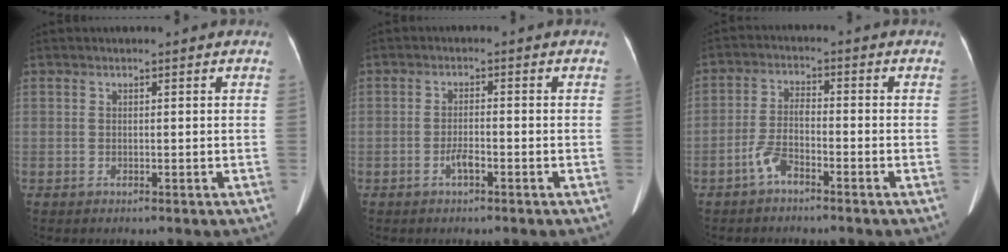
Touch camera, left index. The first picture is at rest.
{"total": 2.2, "force": [-1.3, 0.3, 1.8], "torque": [-0.033, -0.002, -0.023]}
{"total": 4.2, "force": [-2.8, 1.0, 2.9], "torque": [-0.067, 0.006, -0.054]}